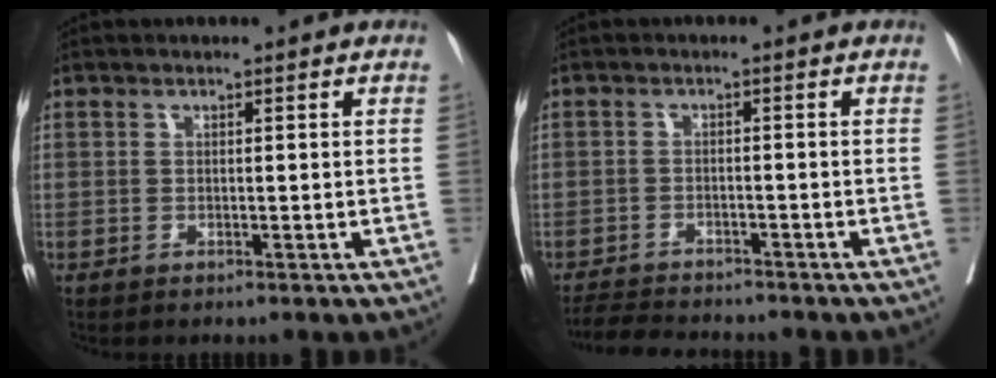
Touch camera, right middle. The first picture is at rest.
{"total": 6.1, "force": [-5.8, 1.1, 1.4], "torque": [-0.017, -0.014, -0.096]}